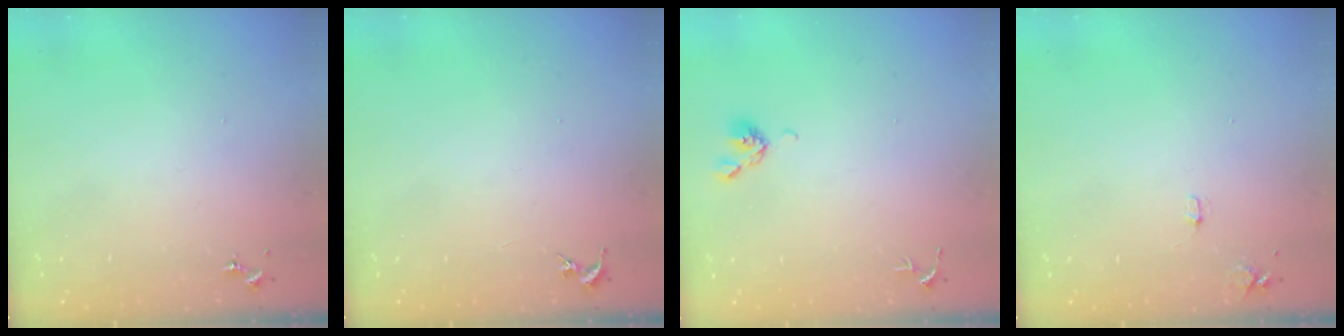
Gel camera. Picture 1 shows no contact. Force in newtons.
{"total": 0.0}
{"total": 4.4, "press": 4.3, "slide": 0.9}
{"total": 5.2, "press": 5.1, "slide": 0.8}